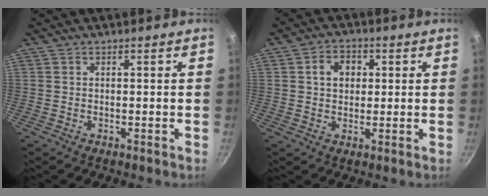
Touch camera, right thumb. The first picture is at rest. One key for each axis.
{"total": 5.4, "fx": 1.2, "fy": 4.2, "fz": 3.1, "tx": -0.027, "ty": 0.007, "tz": 0.014}